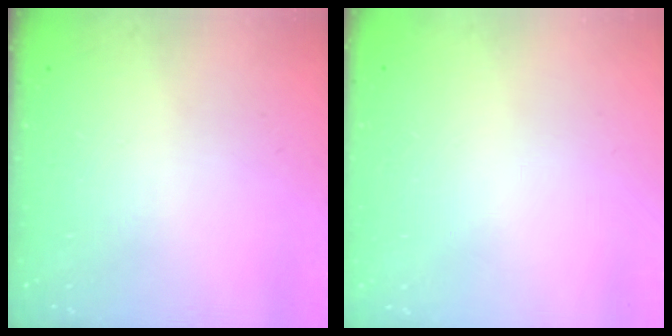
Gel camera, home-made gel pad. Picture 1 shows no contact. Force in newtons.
{"total": 0.0}